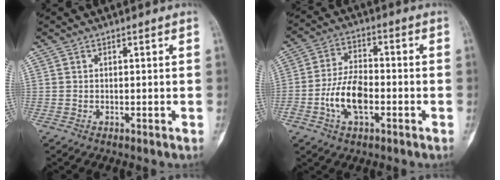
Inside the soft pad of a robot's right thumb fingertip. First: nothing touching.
{"total": 9.8, "force": [-3.0, 5.3, 7.7], "torque": [-0.142, 0.023, -0.059]}